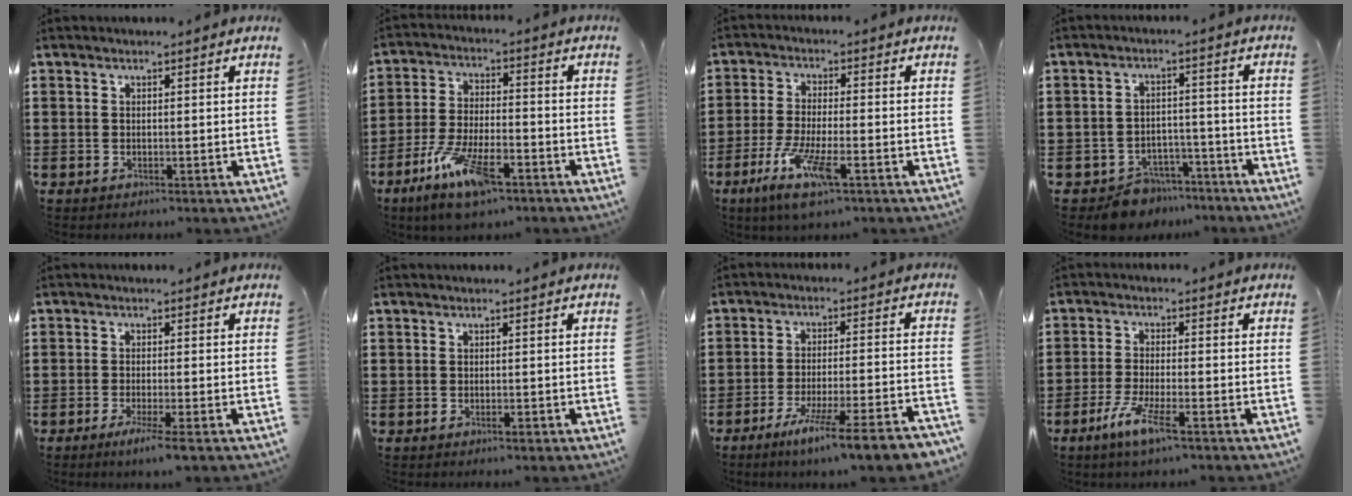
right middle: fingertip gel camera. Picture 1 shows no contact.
{"total": 10.8, "force": [-6.6, 3.5, 7.8], "torque": [-0.163, 0.003, -0.123]}
{"total": 7.9, "force": [-4.2, 1.6, 6.4], "torque": [-0.140, -0.015, -0.079]}
{"total": 5.2, "force": [-5.0, 1.4, 0.1], "torque": [-0.005, 0.014, -0.100]}
{"total": 3.3, "force": [-2.0, -0.3, 2.6], "torque": [-0.040, -0.011, -0.032]}
{"total": 0.8, "force": [-0.4, 0.2, 0.6], "torque": [-0.014, -0.006, -0.005]}
{"total": 8.2, "force": [-6.5, -0.8, 5.0], "torque": [-0.082, -0.011, -0.120]}
{"total": 5.4, "force": [-3.2, 0.5, 4.4], "torque": [-0.096, -0.012, -0.060]}